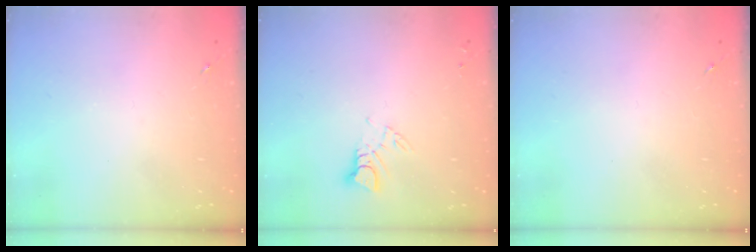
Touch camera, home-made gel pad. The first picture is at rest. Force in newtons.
{"total": 3.8, "press": 3.7, "slide": 0.3}
{"total": 0.0}